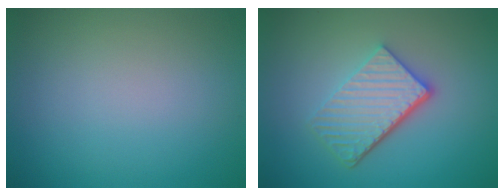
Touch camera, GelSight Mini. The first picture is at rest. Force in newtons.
{"total": 4.9, "press": 3.6, "slide": 3.3}